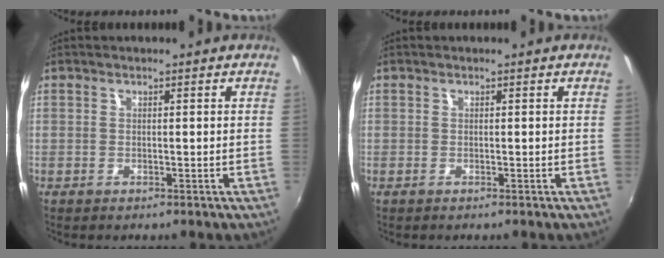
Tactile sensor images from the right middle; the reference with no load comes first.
{"total": 0.0}